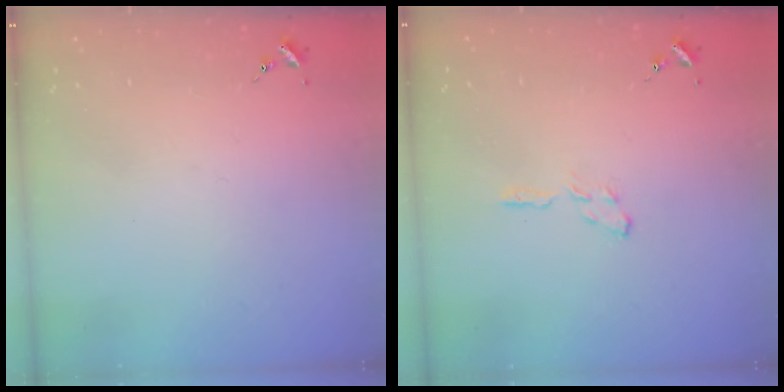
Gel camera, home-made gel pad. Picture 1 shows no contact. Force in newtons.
{"total": 4.5, "press": 4.5, "slide": 0.5}